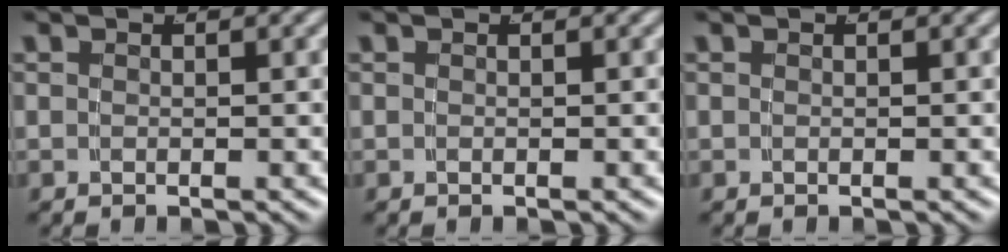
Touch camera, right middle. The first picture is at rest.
{"total": 0.0}
{"total": 0.0}